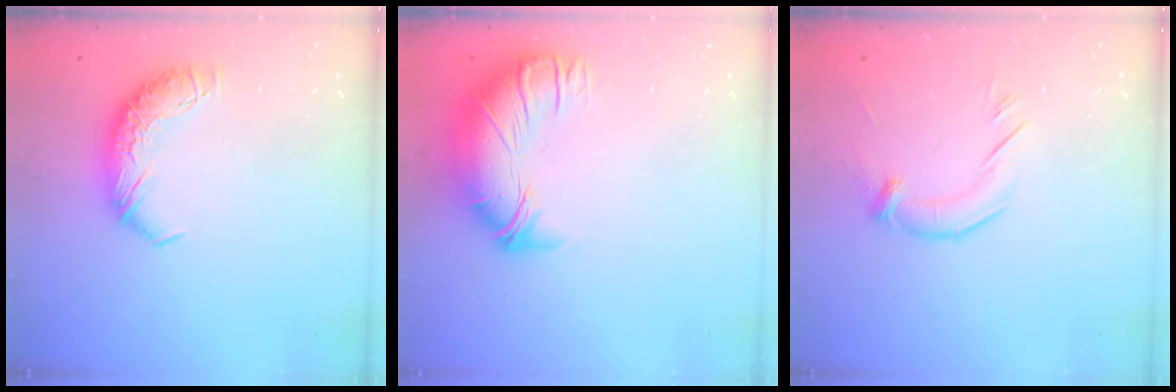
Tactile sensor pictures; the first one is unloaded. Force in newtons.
{"total": 3.4, "press": 1.3, "slide": 3.1}
{"total": 1.9, "press": 1.6, "slide": 1.1}